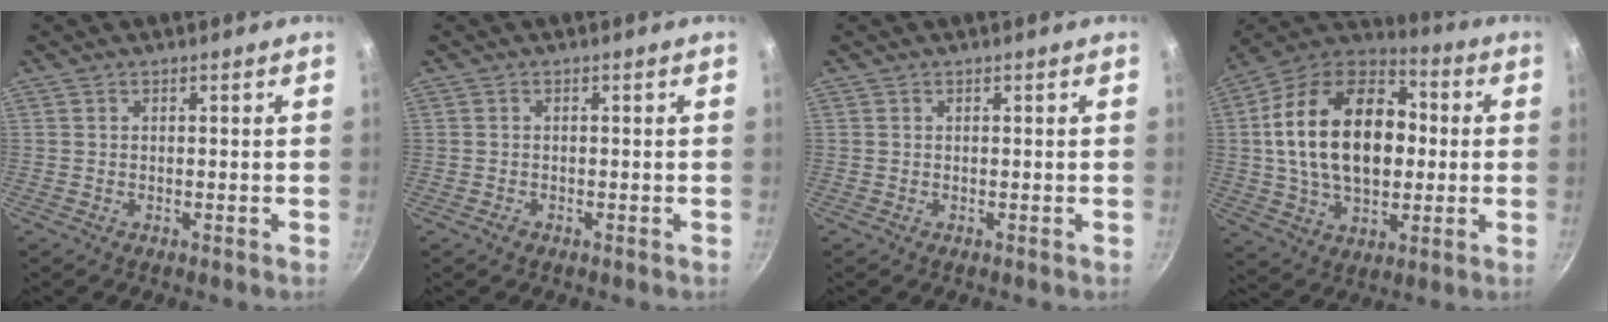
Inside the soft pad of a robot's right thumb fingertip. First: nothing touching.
{"total": 1.0, "force": [-0.6, 0.7, 0.4], "torque": [-0.007, 0.003, -0.010]}
{"total": 0.0}
{"total": 24.8, "force": [1.7, 16.2, 18.8], "torque": [-0.297, 0.031, 0.022]}